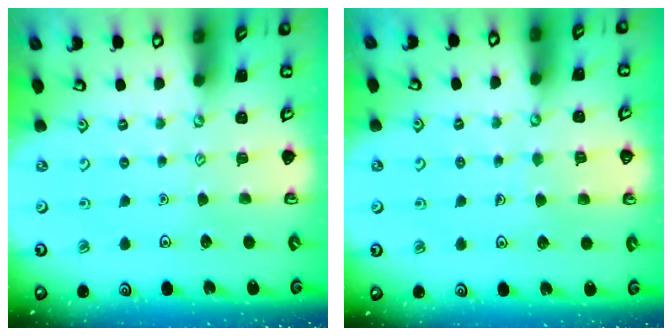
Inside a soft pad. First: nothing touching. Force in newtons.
{"total": 4.4, "press": 4.4, "slide": 0.4}